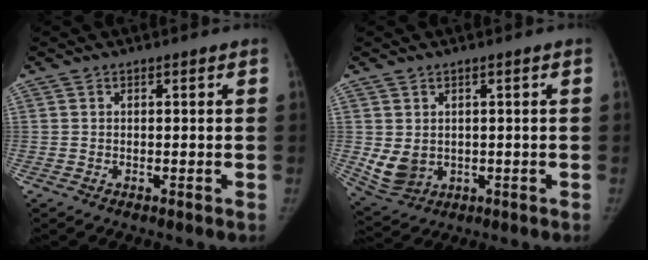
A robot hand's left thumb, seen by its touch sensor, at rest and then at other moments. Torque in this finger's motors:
{"motor_torque": [0.71, 0.77, 0.33, -0.78, 0.21]}